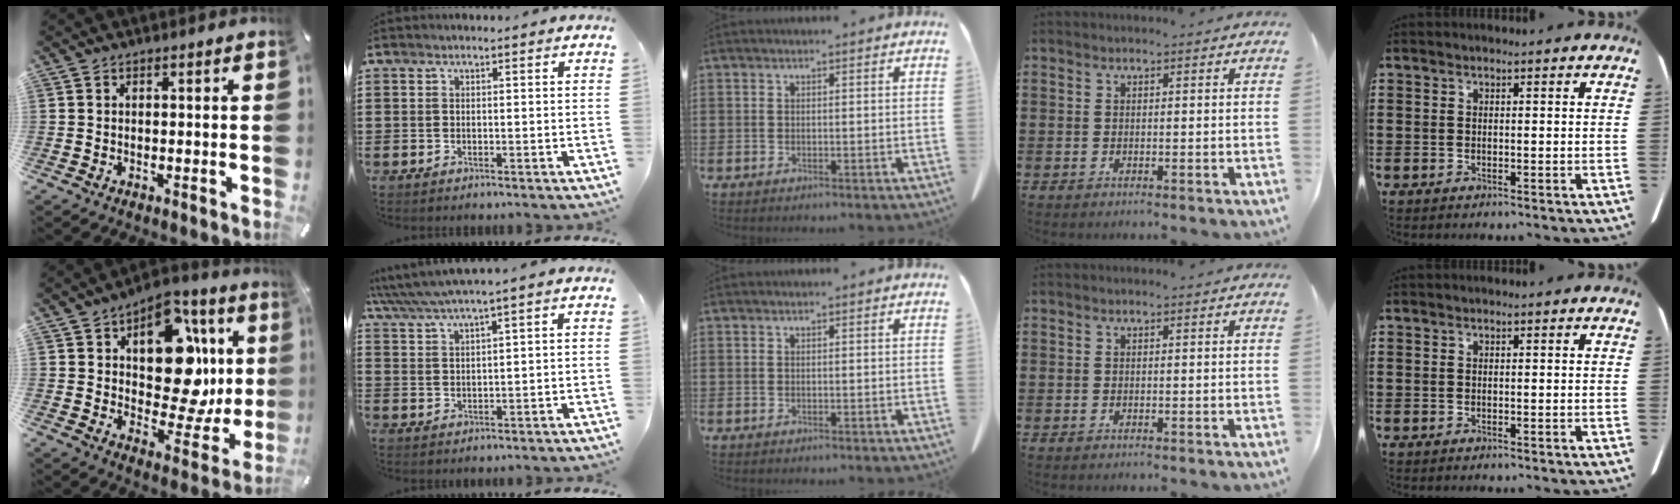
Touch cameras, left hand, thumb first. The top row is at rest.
{"thumb": {"total": 18.2, "force": [5.5, 11.6, 12.9], "torque": [-0.163, -0.041, 0.096]}, "index": {"total": 3.1, "force": [2.3, -0.3, 2.1], "torque": [-0.057, -0.010, 0.035]}}